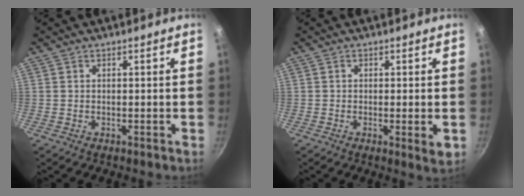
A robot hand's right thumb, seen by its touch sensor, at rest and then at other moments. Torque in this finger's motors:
{"motor_torque": [-0.58, 0.00, -0.23, 0.01, -0.03]}